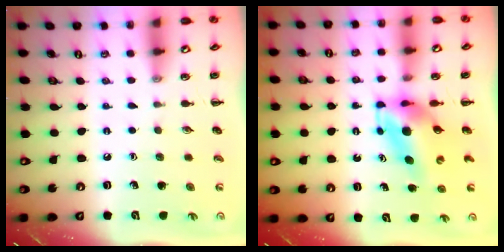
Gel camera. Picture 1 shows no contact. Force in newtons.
{"total": 5.2, "press": 5.0, "slide": 1.3}